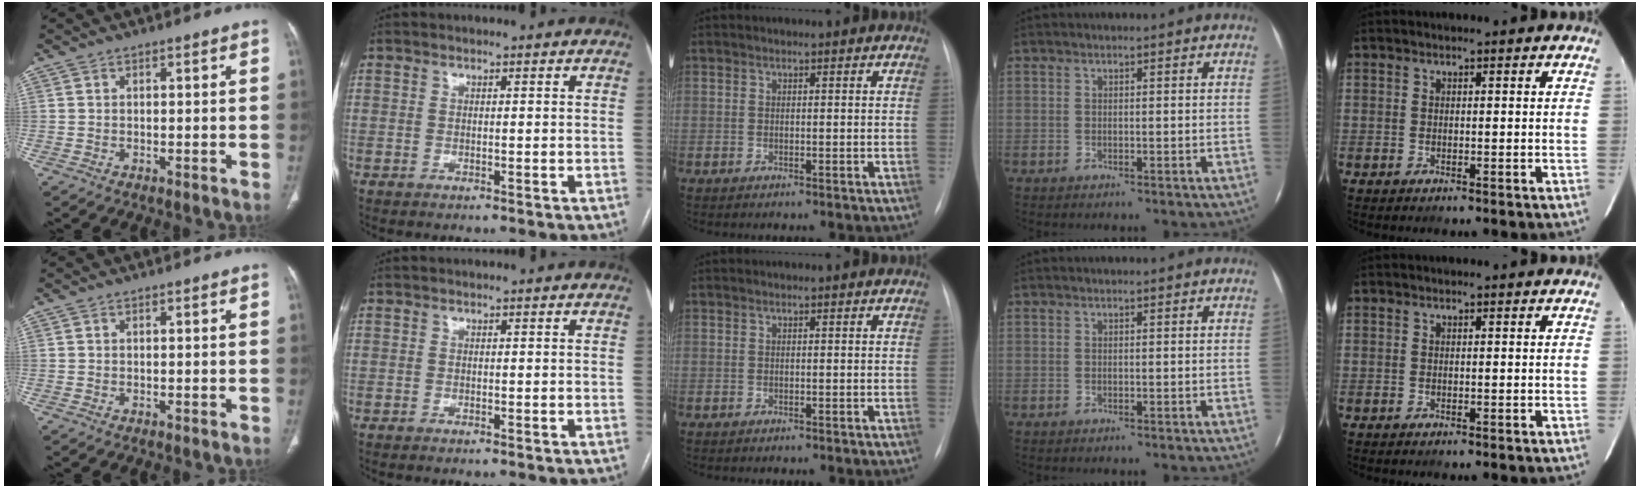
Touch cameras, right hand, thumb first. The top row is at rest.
{}